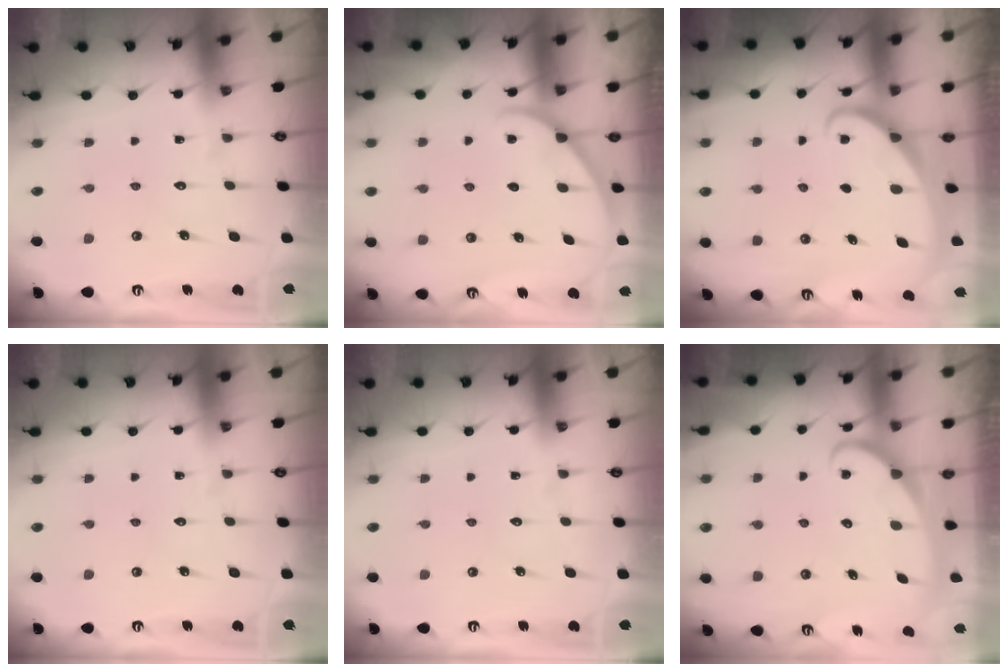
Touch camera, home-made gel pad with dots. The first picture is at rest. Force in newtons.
{"total": 2.0, "press": 2.0, "slide": 0.3}
{"total": 1.7, "press": 1.7, "slide": 0.2}
{"total": 0.0}
{"total": 0.0}
{"total": 2.5, "press": 2.4, "slide": 0.3}